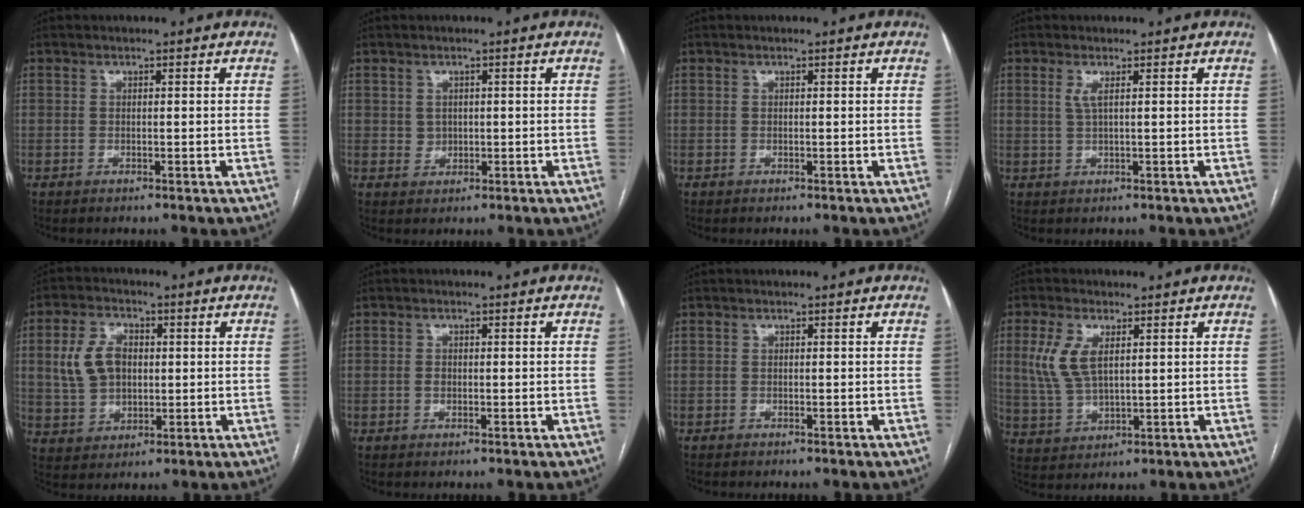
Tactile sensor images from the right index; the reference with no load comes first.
{"total": 1.9, "force": [0.4, 1.8, 0.6], "torque": [-0.006, 0.000, 0.011]}
{"total": 0.0}
{"total": 1.8, "force": [0.7, 0.0, 1.6], "torque": [-0.045, 0.002, 0.015]}
{"total": 8.8, "force": [1.5, 6.2, 6.1], "torque": [-0.135, 0.021, 0.036]}
{"total": 1.1, "force": [-0.1, 0.8, 0.7], "torque": [-0.012, 0.003, -0.002]}
{"total": 0.5, "force": [-0.5, 0.1, 0.1], "torque": [-0.006, -0.001, -0.010]}
{"total": 7.5, "force": [2.3, 3.4, 6.3], "torque": [-0.153, 0.007, 0.053]}